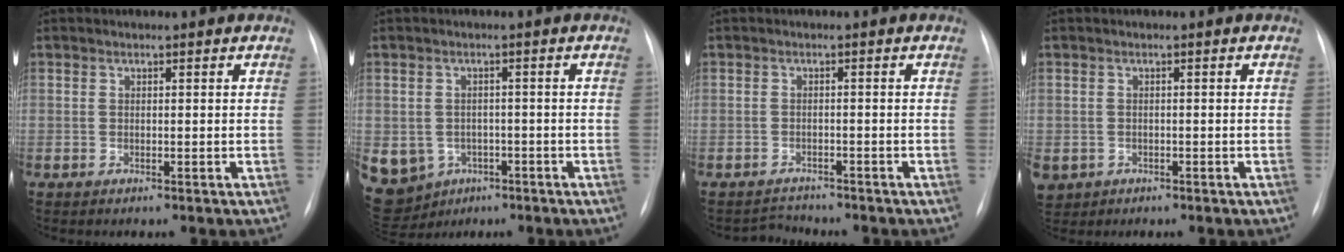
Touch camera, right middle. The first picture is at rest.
{"total": 15.3, "force": [-6.1, 13.1, 5.1], "torque": [-0.163, 0.009, -0.069]}
{"total": 2.3, "force": [-2.1, 0.2, -0.8], "torque": [0.016, -0.011, -0.032]}
{"total": 4.7, "force": [-2.3, 3.9, 1.3], "torque": [-0.035, -0.001, -0.031]}